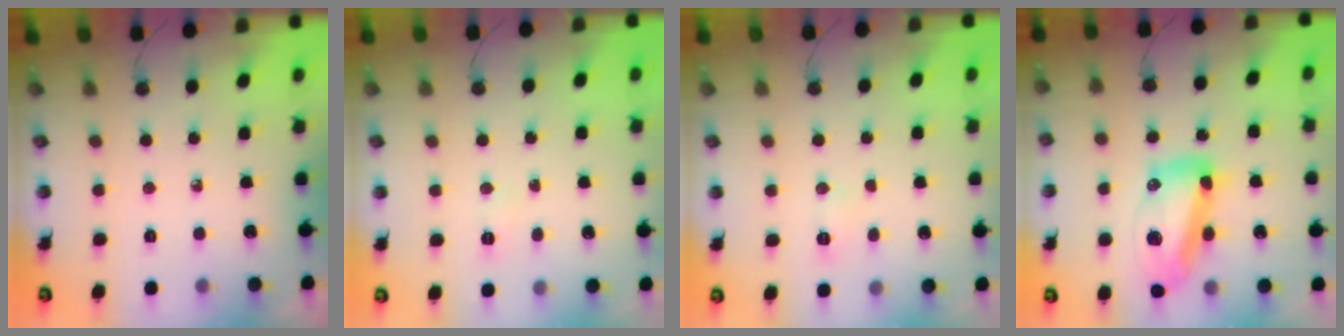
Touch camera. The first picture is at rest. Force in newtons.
{"total": 3.9, "press": 3.9, "slide": 0.4}
{"total": 5.5, "press": 5.4, "slide": 0.8}
{"total": 16.4, "press": 16.3, "slide": 1.8}